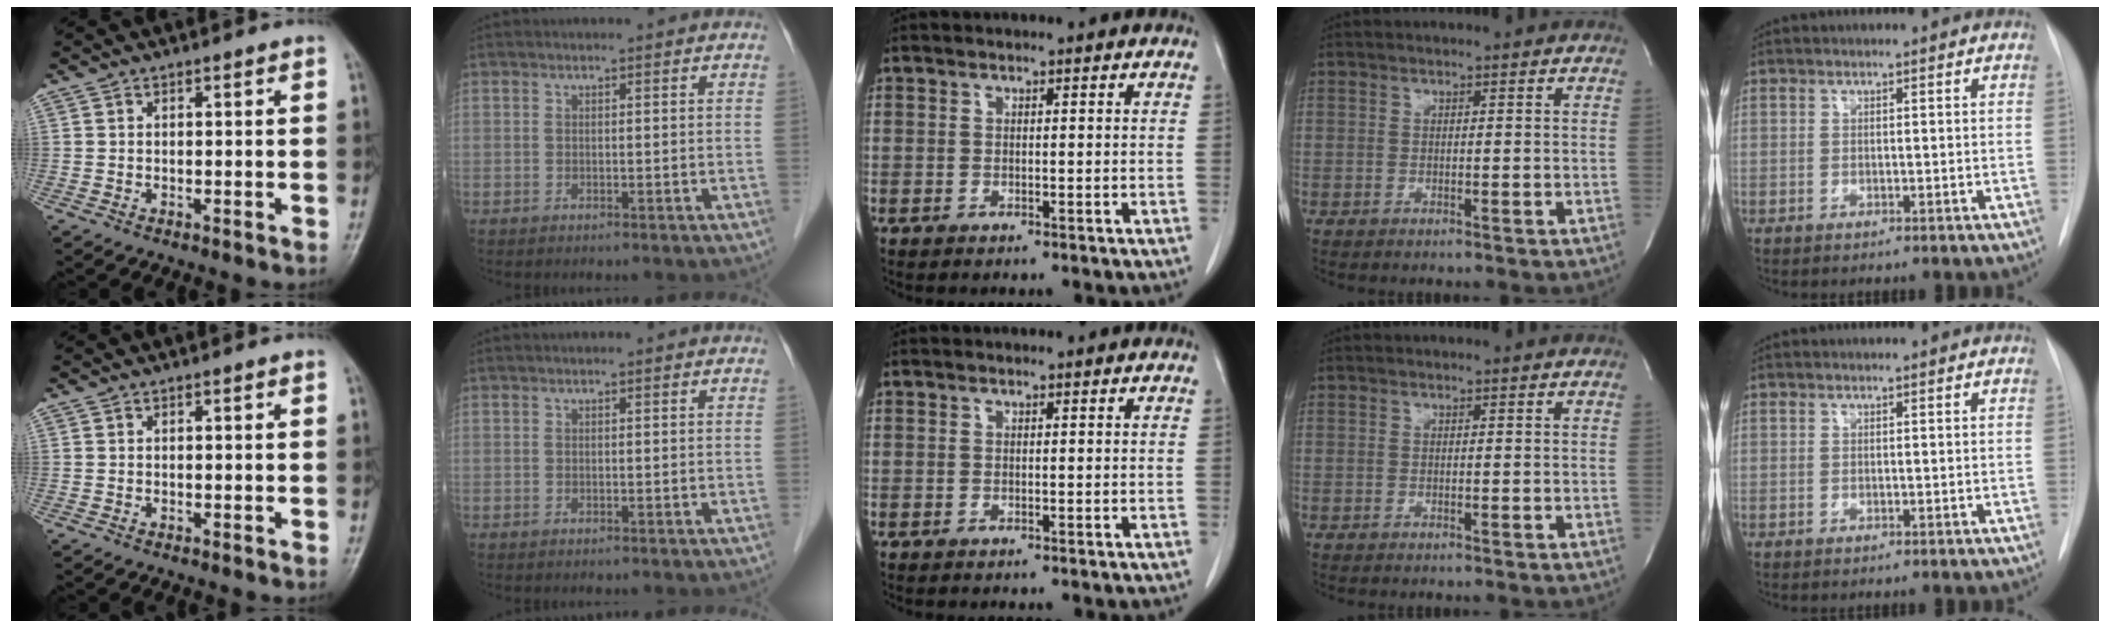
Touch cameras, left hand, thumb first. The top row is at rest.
{}